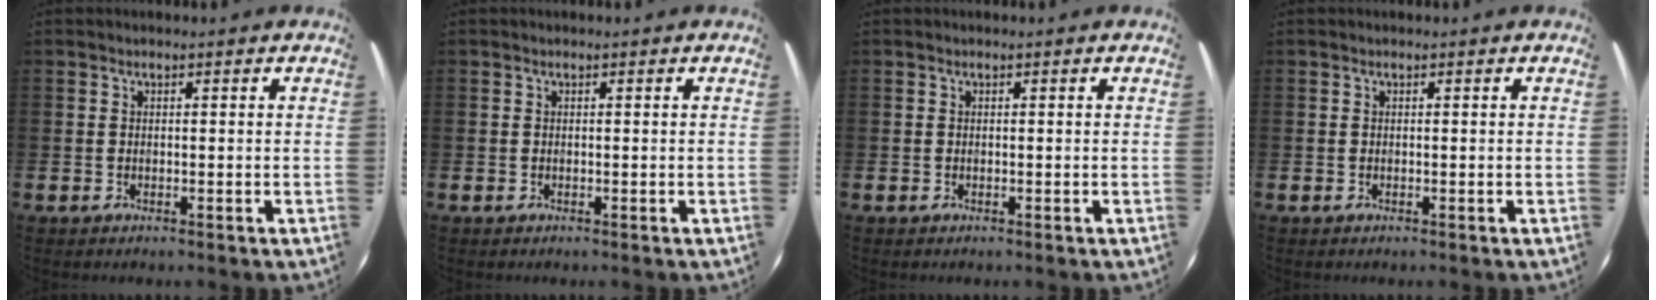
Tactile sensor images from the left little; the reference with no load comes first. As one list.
[{"total": 0.0}, {"total": 0.0}, {"total": 0.0}]